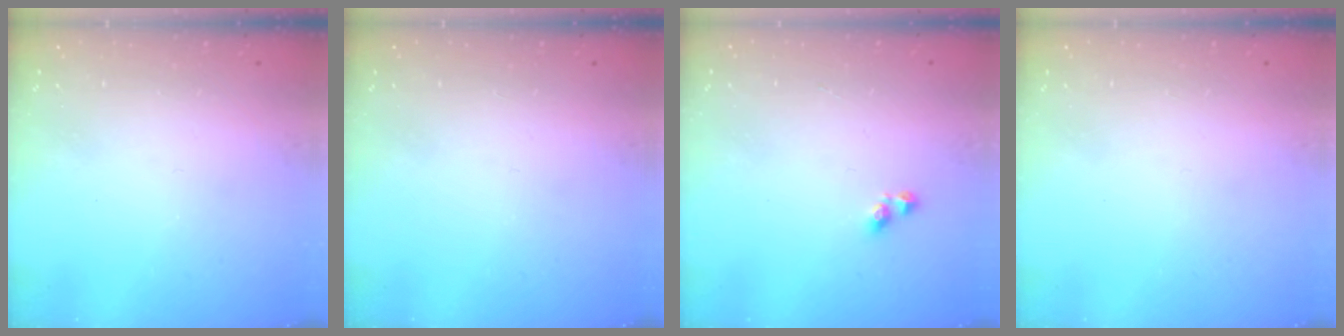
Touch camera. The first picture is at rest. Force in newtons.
{"total": 0.0}
{"total": 2.9, "press": 2.9, "slide": 0.4}
{"total": 0.0}